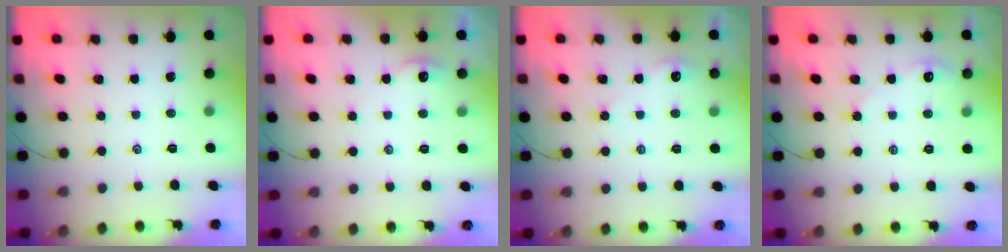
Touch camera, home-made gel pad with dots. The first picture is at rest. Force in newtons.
{"total": 2.4, "press": 2.3, "slide": 0.4}
{"total": 2.6, "press": 2.6, "slide": 0.3}
{"total": 2.7, "press": 2.7, "slide": 0.3}